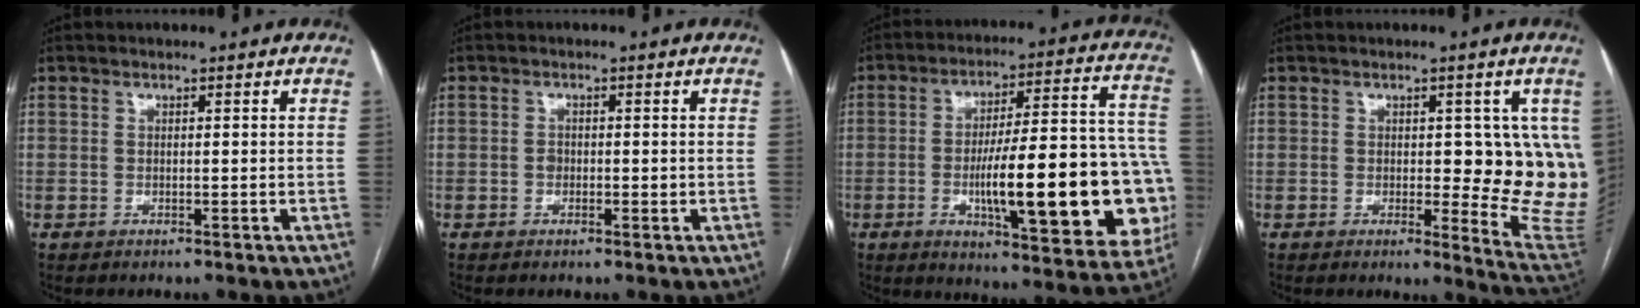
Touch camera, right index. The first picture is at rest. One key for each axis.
{"total": 1.3, "fx": 0.0, "fy": 1.0, "fz": 0.7, "tx": -0.014, "ty": 0.004, "tz": 0.001}
{"total": 26.5, "fx": -5.4, "fy": 5.4, "fz": 25.4, "tx": -0.287, "ty": 0.017, "tz": -0.062}
{"total": 11.5, "fx": 1.0, "fy": 4.2, "fz": 10.6, "tx": -0.125, "ty": -0.011, "tz": 0.012}